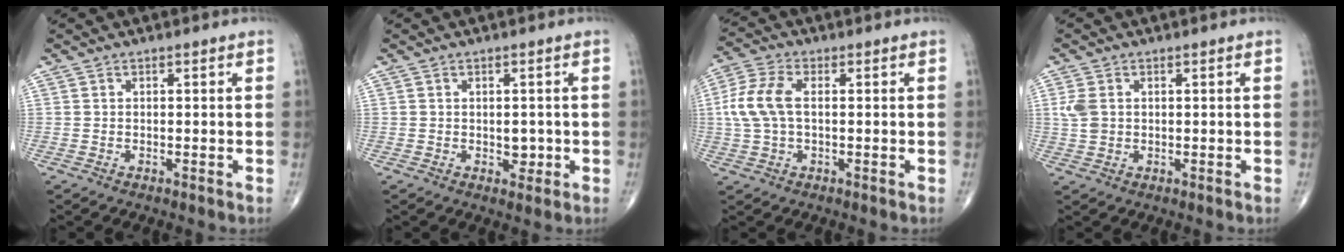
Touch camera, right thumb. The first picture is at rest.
{"total": 2.4, "force": [-0.3, 1.7, 1.7], "torque": [-0.008, 0.000, -0.002]}
{"total": 8.4, "force": [0.6, 4.7, 7.0], "torque": [-0.168, 0.018, 0.009]}
{"total": 3.3, "force": [0.5, 2.4, 2.2], "torque": [-0.051, 0.002, 0.012]}